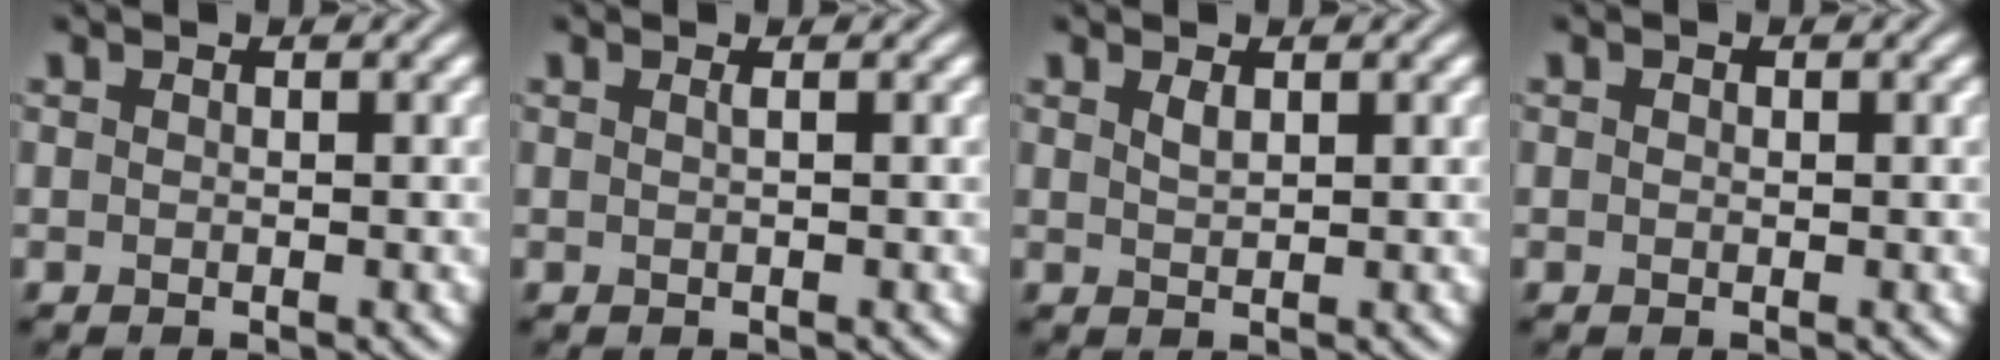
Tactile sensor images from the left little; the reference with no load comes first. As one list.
[{"total": 0.7, "force": [0.2, 0.3, 0.6], "torque": [-0.007, 0.002, -0.002]}, {"total": 0.9, "force": [0.6, 0.3, 0.7], "torque": [-0.017, 0.000, 0.013]}, {"total": 0.0}]